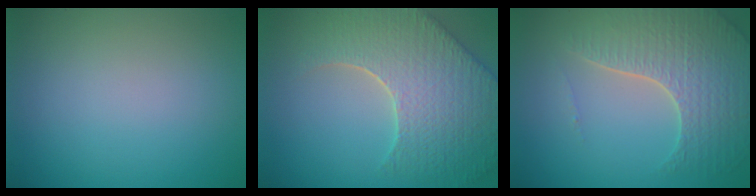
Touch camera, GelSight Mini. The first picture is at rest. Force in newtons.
{"total": 9.0, "press": 6.4, "slide": 6.4}
{"total": 5.8, "press": 4.7, "slide": 3.3}